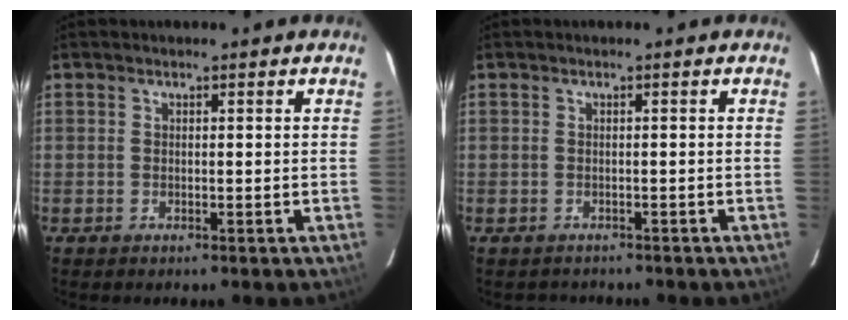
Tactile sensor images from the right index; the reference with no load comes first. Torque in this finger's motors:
{"motor_torque": [0.01, -0.07, 0.02, -0.01]}